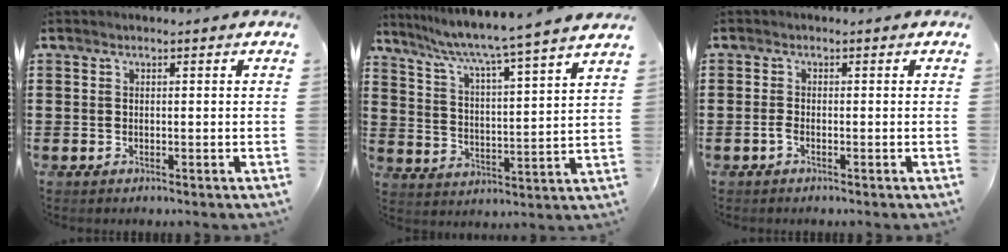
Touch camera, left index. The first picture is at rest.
{"total": 4.9, "force": [4.3, -1.0, 2.0], "torque": [-0.062, -0.043, 0.062]}
{"total": 1.1, "force": [-0.6, 0.3, 0.9], "torque": [-0.026, -0.005, -0.012]}